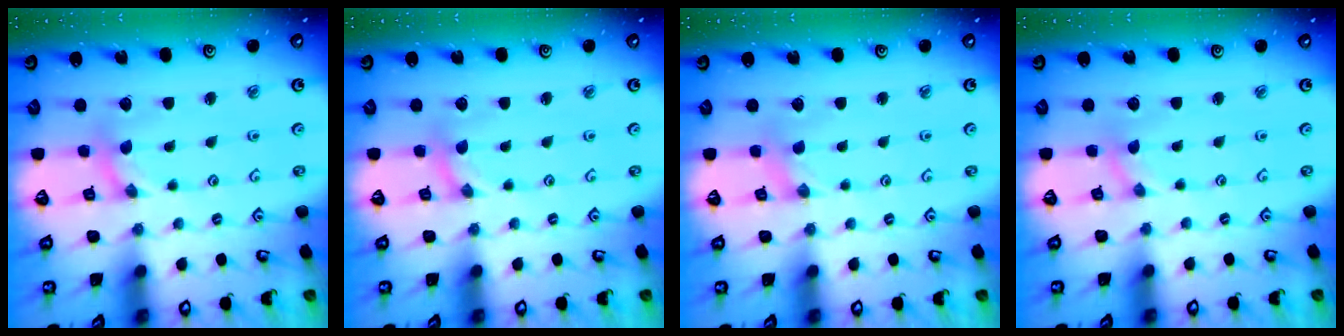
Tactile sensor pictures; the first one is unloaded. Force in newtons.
{"total": 0.0}
{"total": 0.0}
{"total": 0.0}